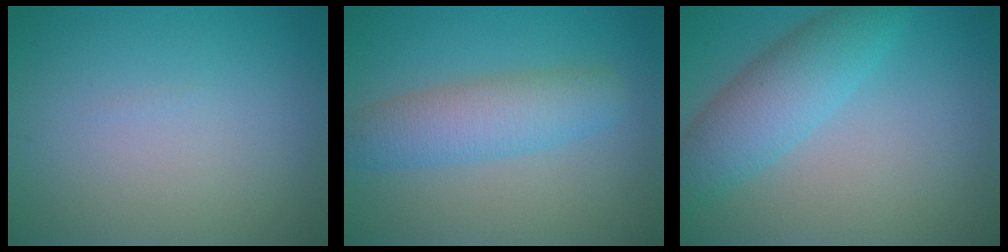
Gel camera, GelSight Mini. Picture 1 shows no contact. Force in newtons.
{"total": 4.6, "press": 4.6, "slide": 0.2}
{"total": 5.3, "press": 5.3, "slide": 0.3}